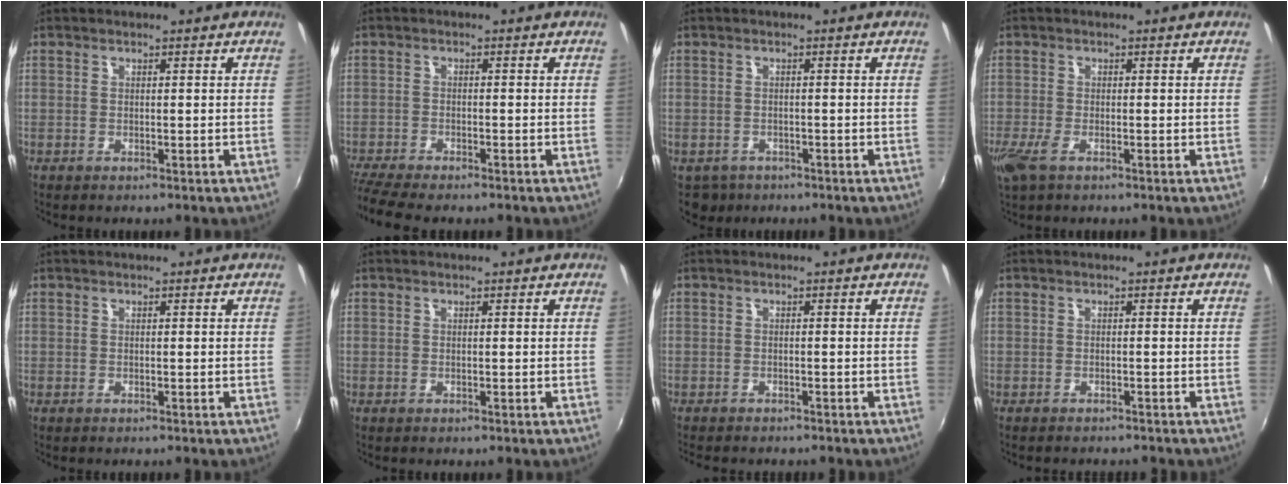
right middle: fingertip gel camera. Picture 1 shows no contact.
{"total": 7.2, "force": [-6.3, 0.9, 3.4], "torque": [-0.094, -0.035, -0.112]}
{"total": 3.3, "force": [-1.9, 2.6, 1.0], "torque": [-0.025, -0.007, -0.025]}
{"total": 3.5, "force": [-1.9, 1.1, 2.7], "torque": [-0.060, -0.013, -0.036]}
{"total": 0.0}
{"total": 0.0}
{"total": 3.7, "force": [-3.4, 0.8, 1.3], "torque": [-0.033, -0.015, -0.054]}
{"total": 3.2, "force": [-3.0, 0.6, 1.0], "torque": [-0.026, -0.012, -0.045]}